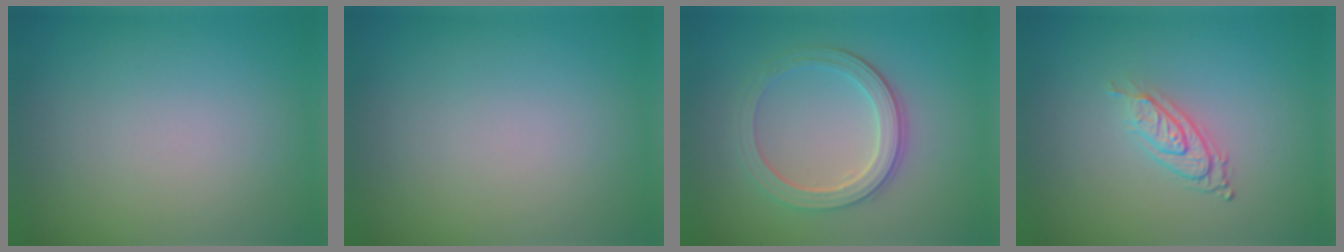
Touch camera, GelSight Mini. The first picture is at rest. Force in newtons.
{"total": 0.0}
{"total": 3.9, "press": 3.3, "slide": 2.0}
{"total": 2.9, "press": 1.9, "slide": 2.2}